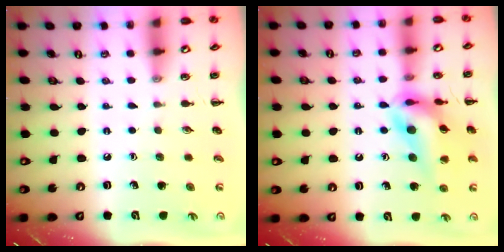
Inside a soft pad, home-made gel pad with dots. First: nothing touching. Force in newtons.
{"total": 16.0, "press": 15.8, "slide": 2.1}